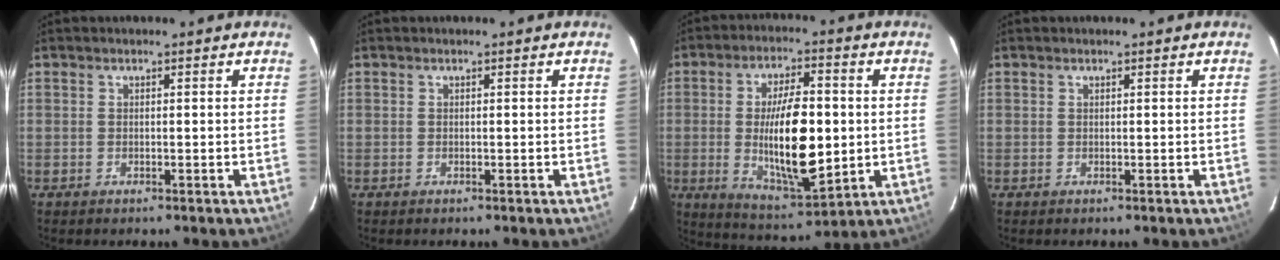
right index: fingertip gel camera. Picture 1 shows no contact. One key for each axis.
{"total": 0.0}
{"total": 16.6, "fx": -0.9, "fy": 6.3, "fz": 15.4, "tx": -0.271, "ty": -0.014, "tz": -0.004}
{"total": 0.0}